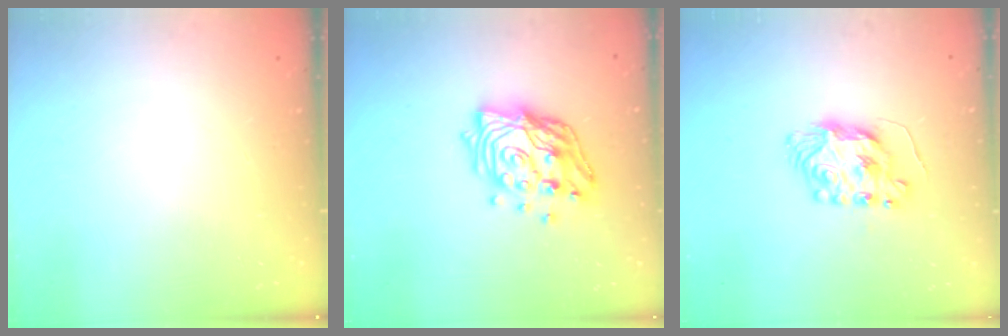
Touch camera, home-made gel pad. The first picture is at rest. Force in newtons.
{"total": 17.3, "press": 16.6, "slide": 4.8}
{"total": 8.9, "press": 8.9, "slide": 0.6}